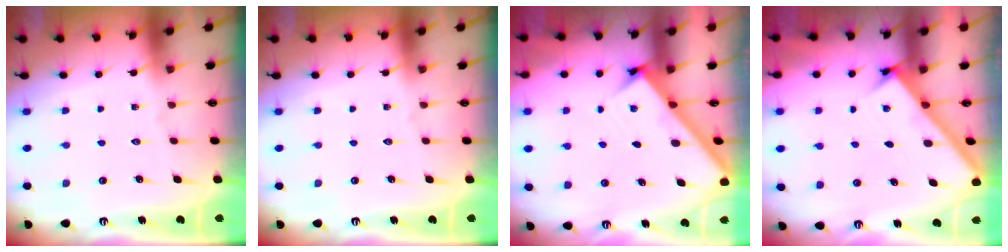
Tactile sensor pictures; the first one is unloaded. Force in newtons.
{"total": 0.0}
{"total": 2.4, "press": 2.4, "slide": 0.2}
{"total": 2.2, "press": 2.2, "slide": 0.2}